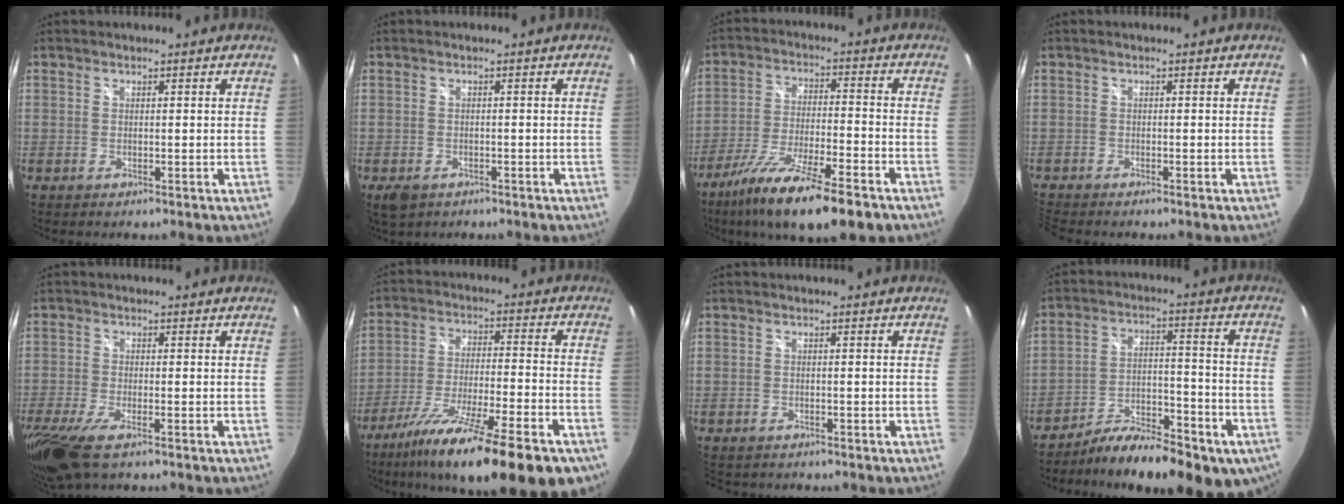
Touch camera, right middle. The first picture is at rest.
{"total": 4.4, "force": [-2.6, 2.9, 2.1], "torque": [-0.048, -0.013, -0.038]}
{"total": 16.8, "force": [-11.6, 2.8, 11.8], "torque": [-0.225, -0.045, -0.200]}
{"total": 2.6, "force": [-2.6, 0.2, 0.6], "torque": [-0.021, -0.017, -0.054]}
{"total": 10.2, "force": [-6.5, 2.9, 7.3], "torque": [-0.175, -0.045, -0.125]}
{"total": 23.0, "force": [-16.1, 3.3, 16.1], "torque": [-0.272, -0.057, -0.253]}
{"total": 2.3, "force": [-1.9, 1.2, 0.5], "torque": [-0.016, -0.010, -0.028]}
{"total": 17.5, "force": [-12.8, 5.7, 10.5], "torque": [-0.155, -0.016, -0.183]}